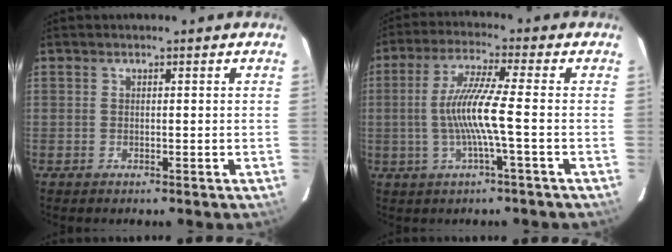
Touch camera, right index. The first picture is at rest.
{"total": 7.6, "force": [-1.1, -0.4, 7.5], "torque": [-0.153, -0.002, -0.020]}